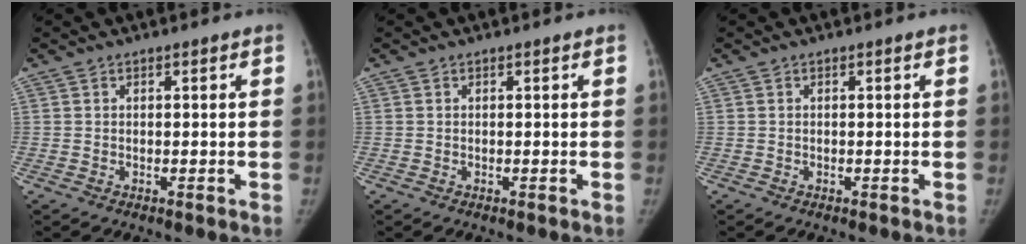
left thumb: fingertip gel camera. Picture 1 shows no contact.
{"total": 0.0}
{"total": 0.0}